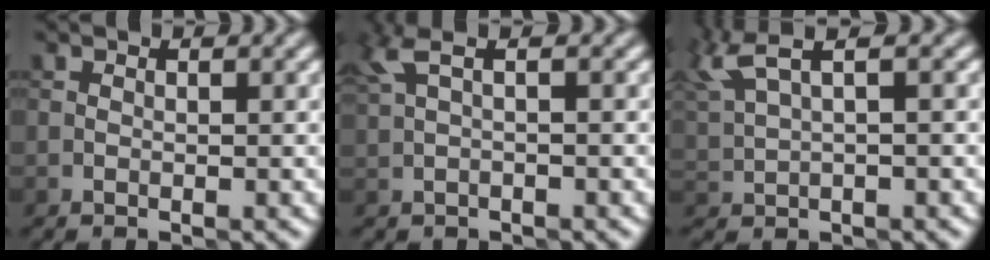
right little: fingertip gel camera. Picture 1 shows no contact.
{"total": 1.7, "force": [0.9, 0.4, 1.4], "torque": [-0.032, 0.005, 0.018]}
{"total": 3.7, "force": [2.5, 0.9, 2.6], "torque": [-0.064, 0.019, 0.058]}